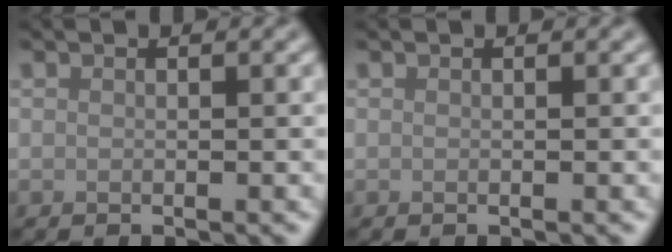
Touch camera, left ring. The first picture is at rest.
{"total": 0.0}